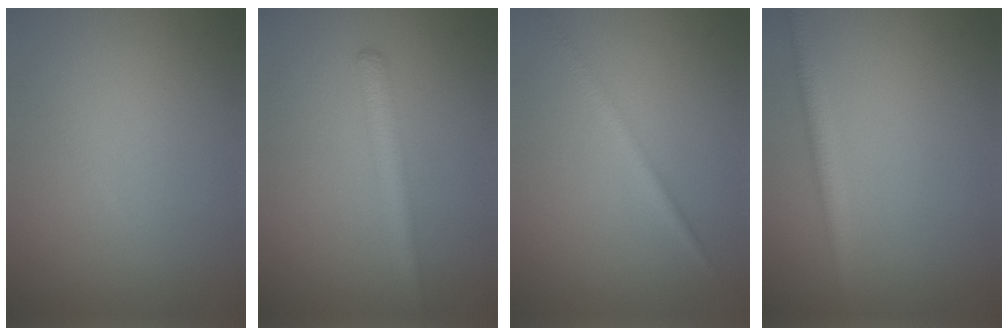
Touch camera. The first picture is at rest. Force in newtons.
{"total": 2.4, "press": 2.4, "slide": 0.2}
{"total": 1.7, "press": 1.7, "slide": 0.1}
{"total": 2.1, "press": 2.1, "slide": 0.1}